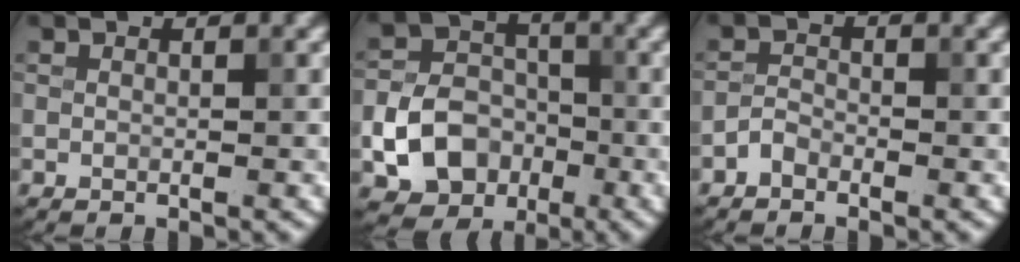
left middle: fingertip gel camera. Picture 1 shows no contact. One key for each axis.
{"total": 6.5, "fx": -2.2, "fy": 5.3, "fz": 3.2, "tx": -0.052, "ty": -0.004, "tz": -0.038}
{"total": 1.3, "fx": -1.0, "fy": 0.6, "fz": 0.4, "tx": -0.005, "ty": 0.006, "tz": -0.024}